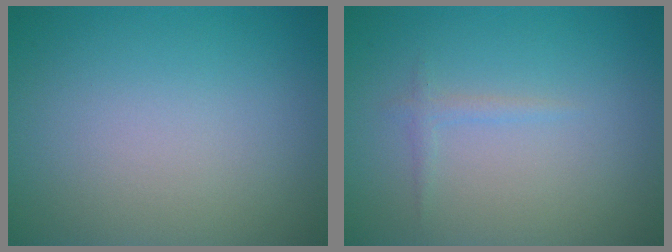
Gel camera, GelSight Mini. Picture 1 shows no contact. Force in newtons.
{"total": 0.8, "press": 0.8, "slide": 0.0}